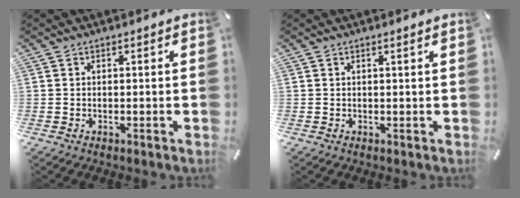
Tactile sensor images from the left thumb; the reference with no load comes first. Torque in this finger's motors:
{"motor_torque": [-0.29, -0.09, -0.09, 0.14, 0.07]}